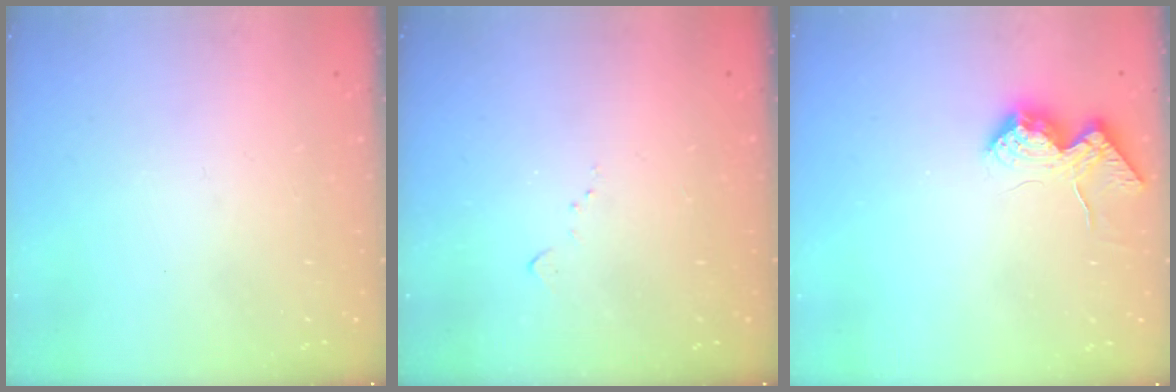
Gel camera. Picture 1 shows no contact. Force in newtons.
{"total": 6.1, "press": 6.0, "slide": 0.8}
{"total": 16.7, "press": 16.7, "slide": 0.5}